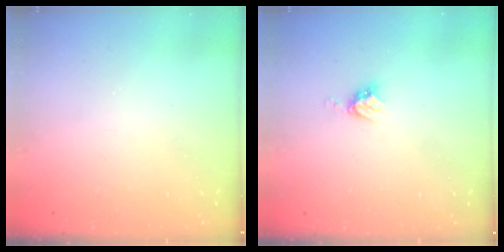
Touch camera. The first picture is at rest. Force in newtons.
{"total": 4.9, "press": 4.9, "slide": 0.1}